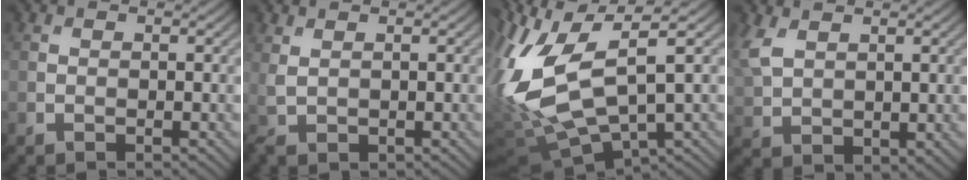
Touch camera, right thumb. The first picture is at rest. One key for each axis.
{"total": 1.4, "fx": 0.8, "fy": 0.5, "fz": 1.0, "tx": -0.033, "ty": -0.001, "tz": 0.018}
{"total": 15.0, "fx": 1.1, "fy": 5.9, "fz": 13.8, "tx": -0.327, "ty": 0.002, "tz": 0.029}
{"total": 5.8, "fx": 2.7, "fy": 3.4, "fz": 3.9, "tx": -0.117, "ty": 0.000, "tz": 0.060}